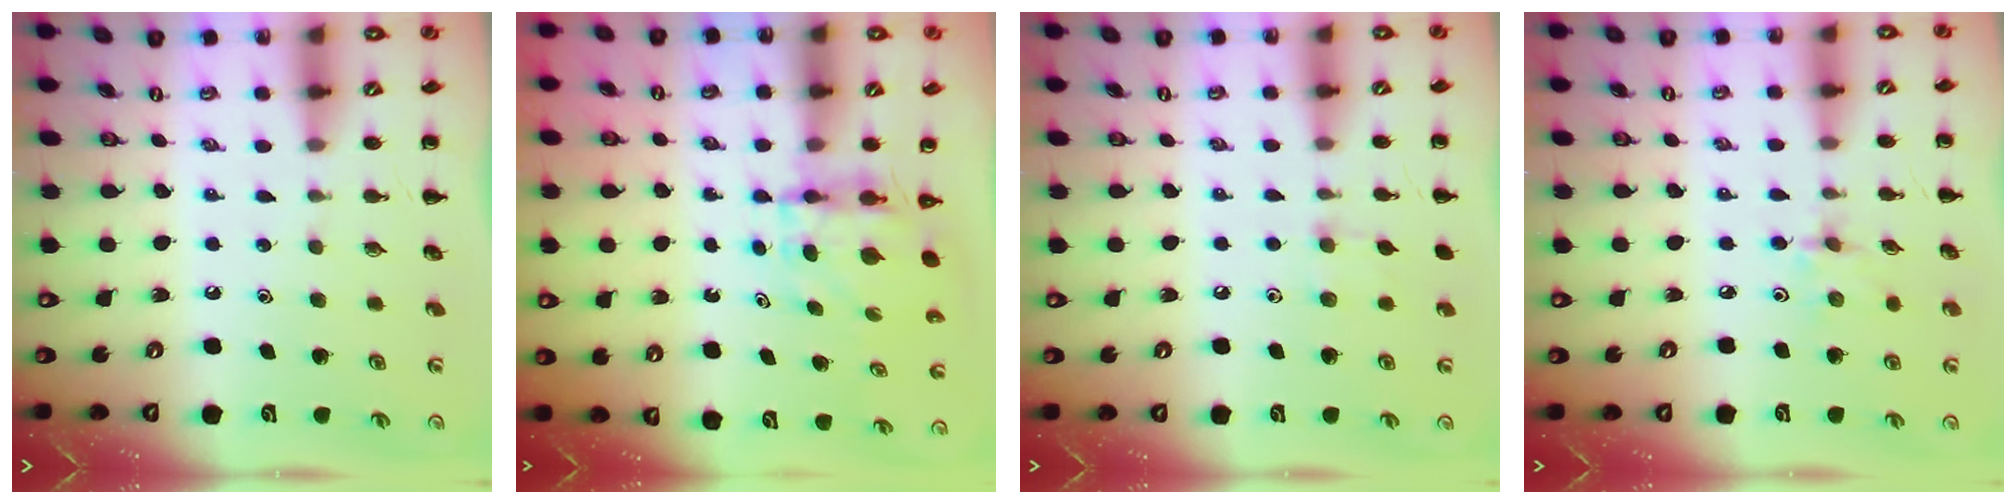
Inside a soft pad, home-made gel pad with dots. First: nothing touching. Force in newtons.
{"total": 3.9, "press": 3.9, "slide": 0.3}
{"total": 5.8, "press": 5.5, "slide": 1.9}
{"total": 2.9, "press": 2.7, "slide": 0.9}